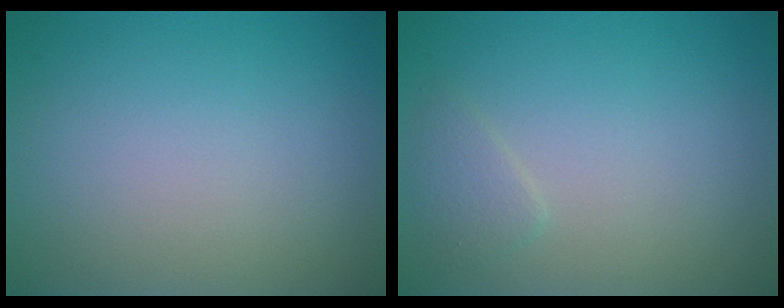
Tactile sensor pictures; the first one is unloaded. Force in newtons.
{"total": 1.3, "press": 1.3, "slide": 0.0}